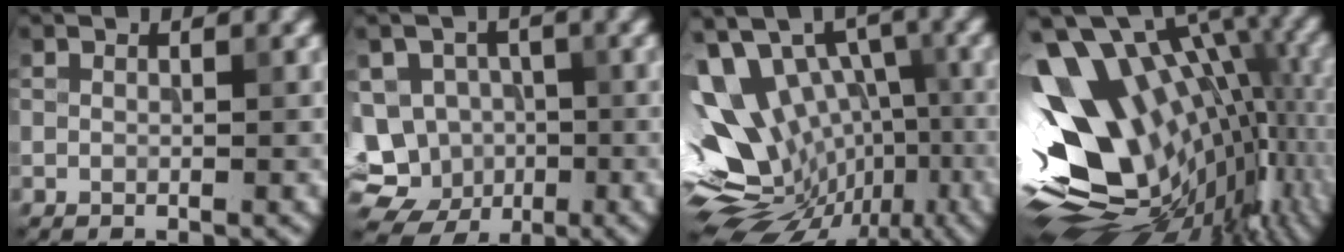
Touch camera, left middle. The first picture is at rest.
{"total": 12.0, "force": [-3.3, 10.8, 4.3], "torque": [-0.085, 0.005, -0.070]}
{"total": 15.4, "force": [-3.3, 10.5, 10.8], "torque": [-0.177, 0.011, -0.032]}
{"total": 18.1, "force": [-0.2, 10.0, 15.1], "torque": [-0.247, -0.008, -0.001]}